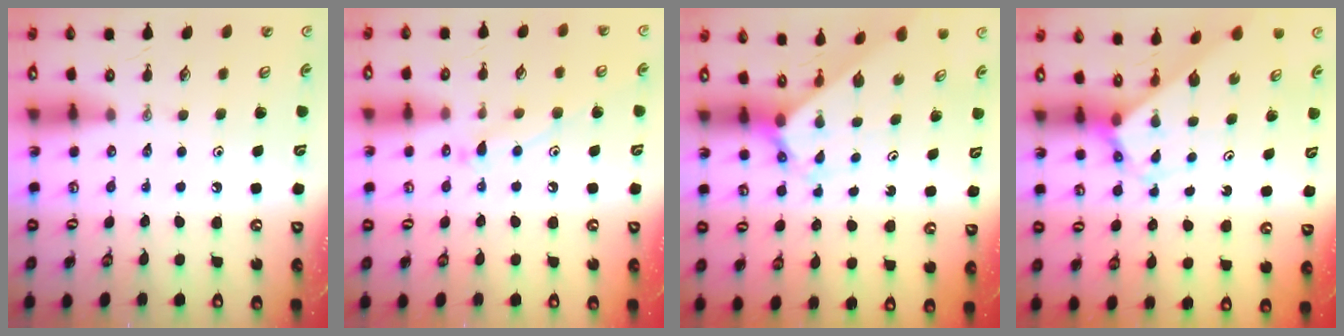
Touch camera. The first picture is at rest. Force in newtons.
{"total": 10.0, "press": 10.0, "slide": 0.7}
{"total": 2.2, "press": 2.2, "slide": 0.2}
{"total": 2.8, "press": 2.8, "slide": 0.1}